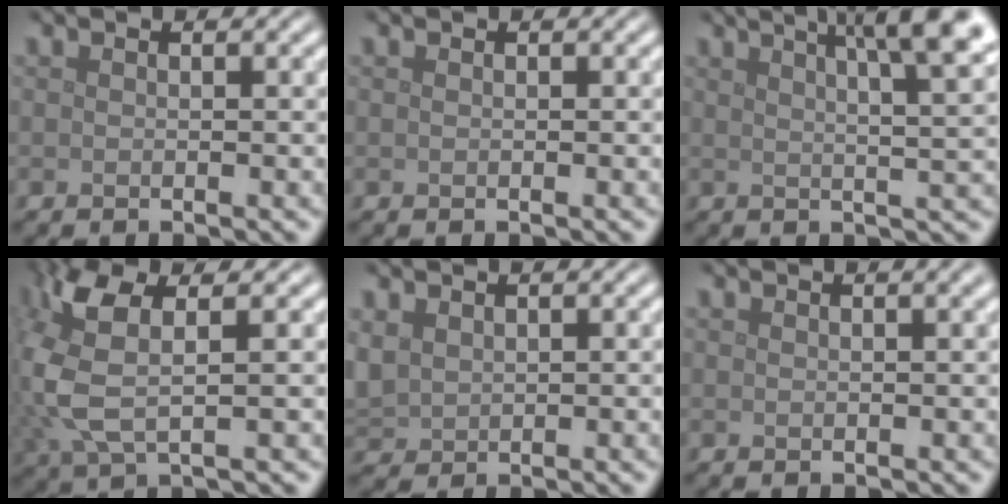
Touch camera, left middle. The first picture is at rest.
{"total": 0.0}
{"total": 10.6, "force": [5.4, 3.5, 8.5], "torque": [-0.076, 0.049, 0.047]}
{"total": 6.4, "force": [1.6, 2.8, 5.5], "torque": [-0.148, 0.005, 0.026]}
{"total": 2.2, "force": [0.9, 1.8, 0.9], "torque": [-0.035, -0.003, 0.025]}
{"total": 1.6, "force": [0.8, 0.5, 1.2], "torque": [-0.010, 0.003, 0.007]}